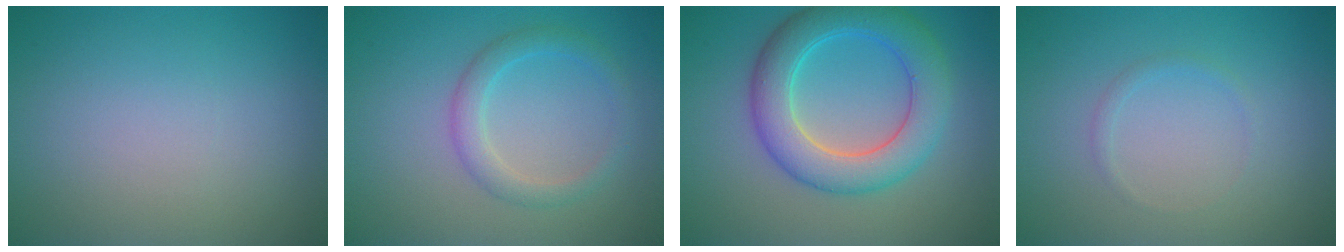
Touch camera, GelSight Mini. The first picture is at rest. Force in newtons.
{"total": 2.4, "press": 2.4, "slide": 0.1}
{"total": 6.6, "press": 6.6, "slide": 0.3}
{"total": 0.7, "press": 0.7, "slide": 0.0}